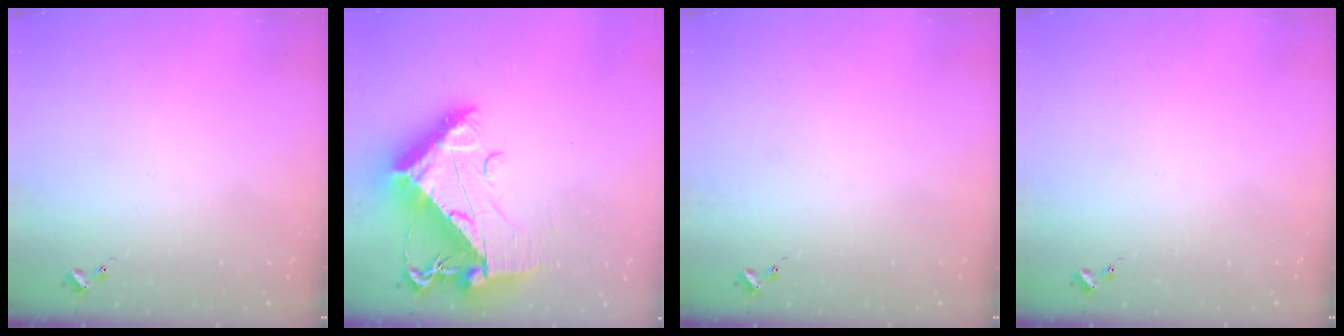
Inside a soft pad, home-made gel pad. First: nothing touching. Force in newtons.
{"total": 16.5, "press": 16.4, "slide": 1.8}
{"total": 0.0}
{"total": 0.0}